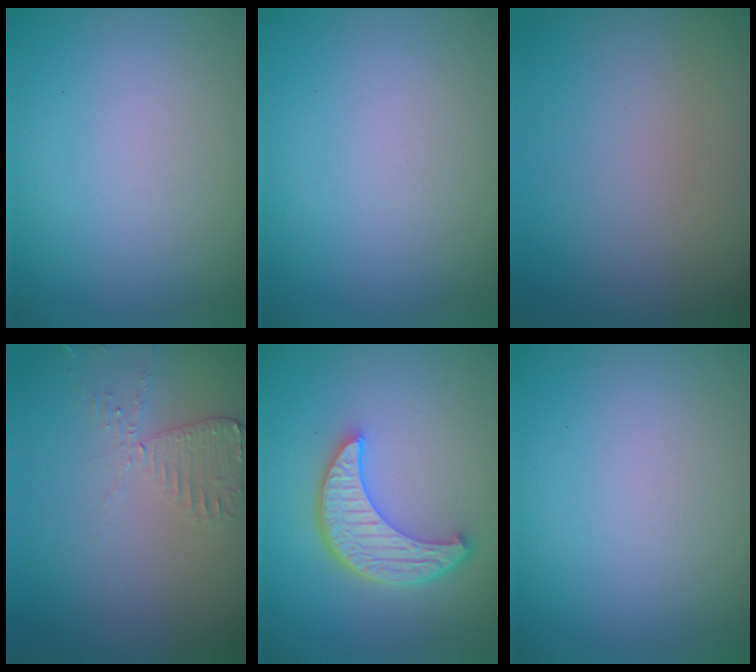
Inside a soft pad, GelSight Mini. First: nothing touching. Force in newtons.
{"total": 0.0}
{"total": 0.0}
{"total": 2.4, "press": 2.4, "slide": 0.2}
{"total": 5.4, "press": 4.3, "slide": 3.2}
{"total": 0.0}